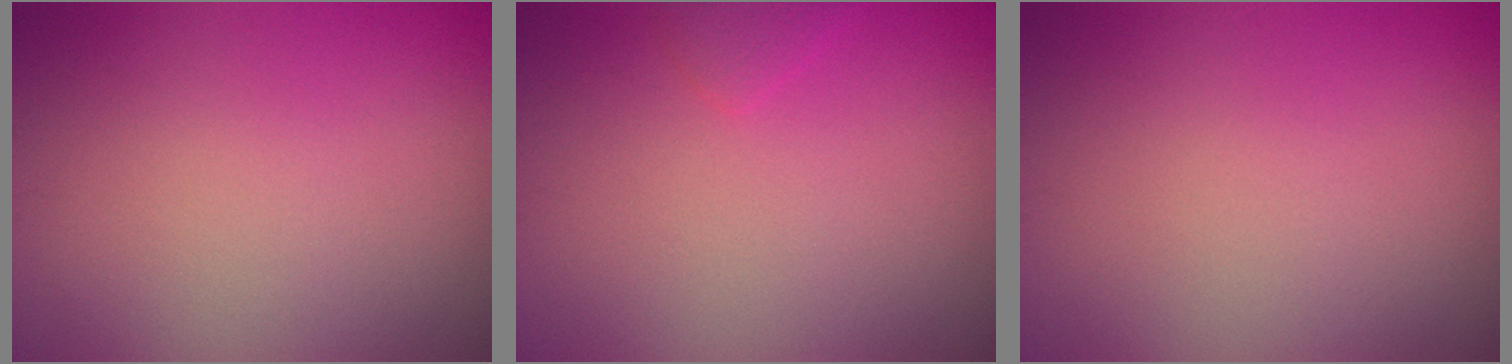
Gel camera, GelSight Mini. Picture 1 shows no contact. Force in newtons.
{"total": 1.0, "press": 1.0, "slide": 0.2}
{"total": 0.0}